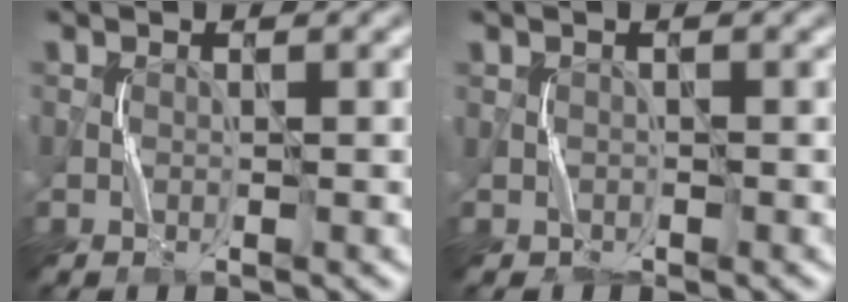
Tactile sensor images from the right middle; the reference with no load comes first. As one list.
[{"total": 0.9, "force": [0.3, 0.9, 0.0], "torque": [-0.001, -0.001, 0.007]}]